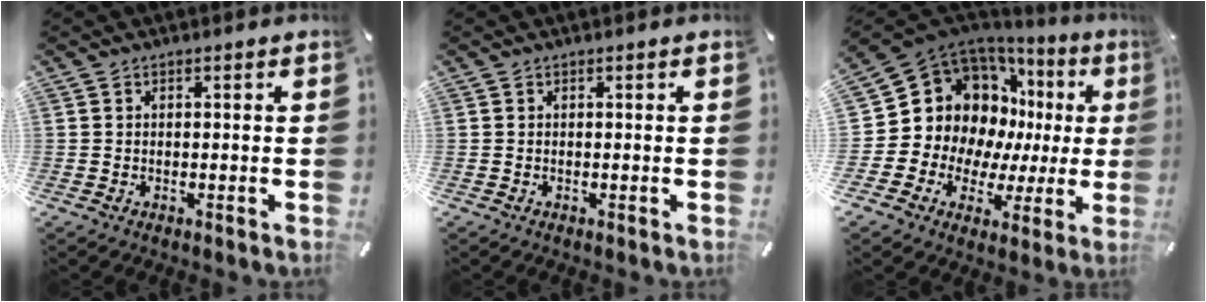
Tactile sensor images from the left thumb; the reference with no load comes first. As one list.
[{"total": 0.0}, {"total": 16.0, "force": [5.6, 13.1, 7.1], "torque": [-0.124, -0.065, 0.122]}]